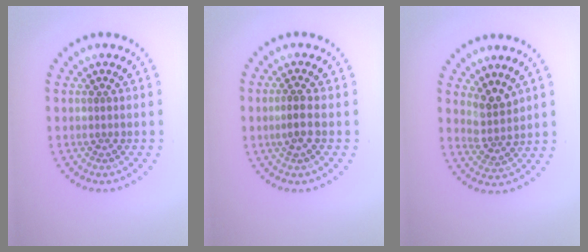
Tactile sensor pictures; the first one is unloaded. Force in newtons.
{"total": 1.9, "press": 1.7, "slide": 0.8}
{"total": 2.5, "press": 1.9, "slide": 1.6}